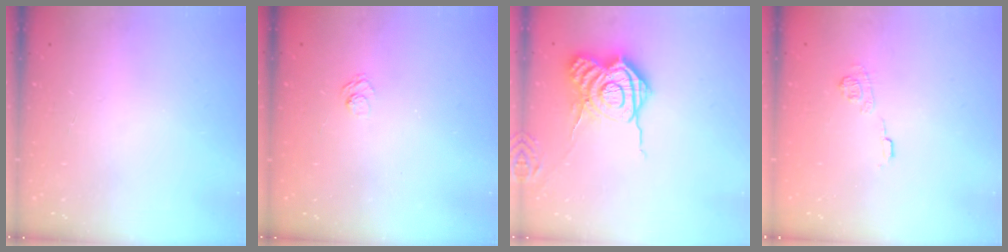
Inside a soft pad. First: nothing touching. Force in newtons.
{"total": 2.4, "press": 2.0, "slide": 1.3}
{"total": 15.9, "press": 15.9, "slide": 1.0}
{"total": 8.0, "press": 7.9, "slide": 1.0}